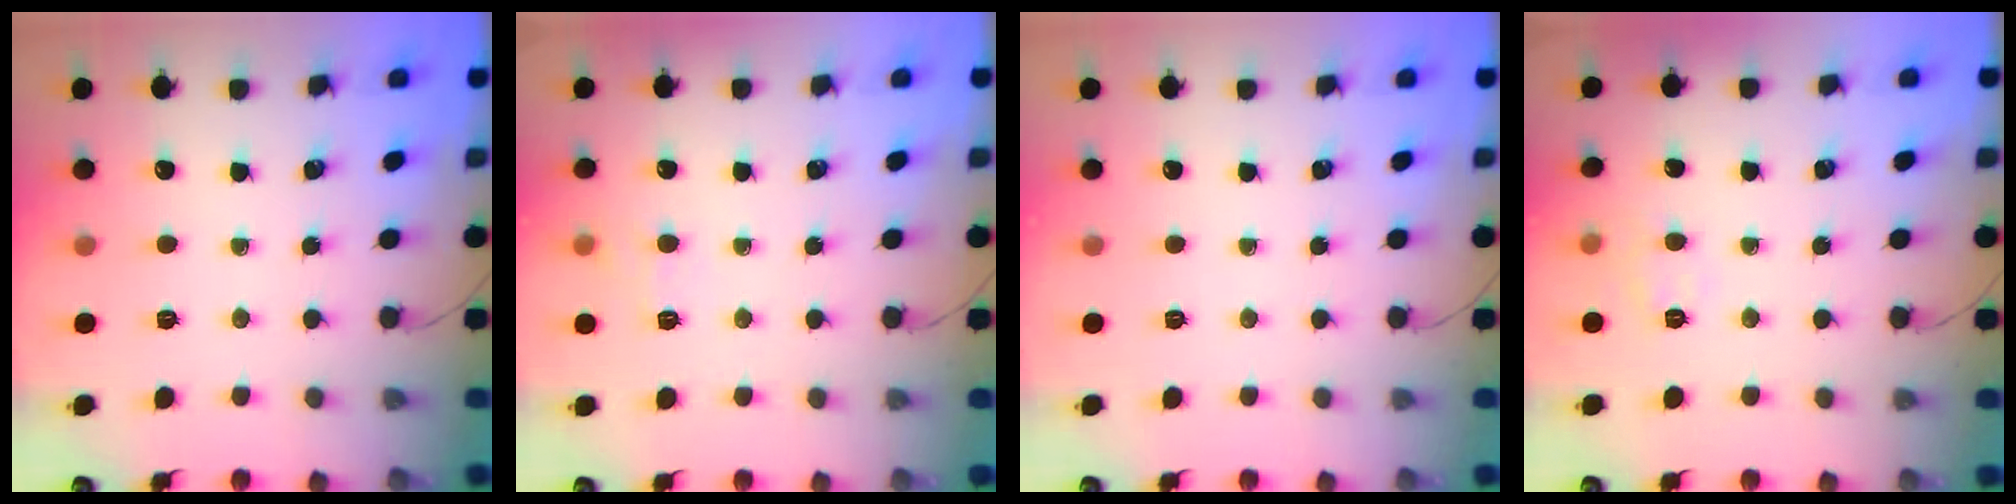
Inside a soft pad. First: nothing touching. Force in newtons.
{"total": 7.4, "press": 7.2, "slide": 1.8}
{"total": 0.0}
{"total": 6.7, "press": 6.7, "slide": 1.0}